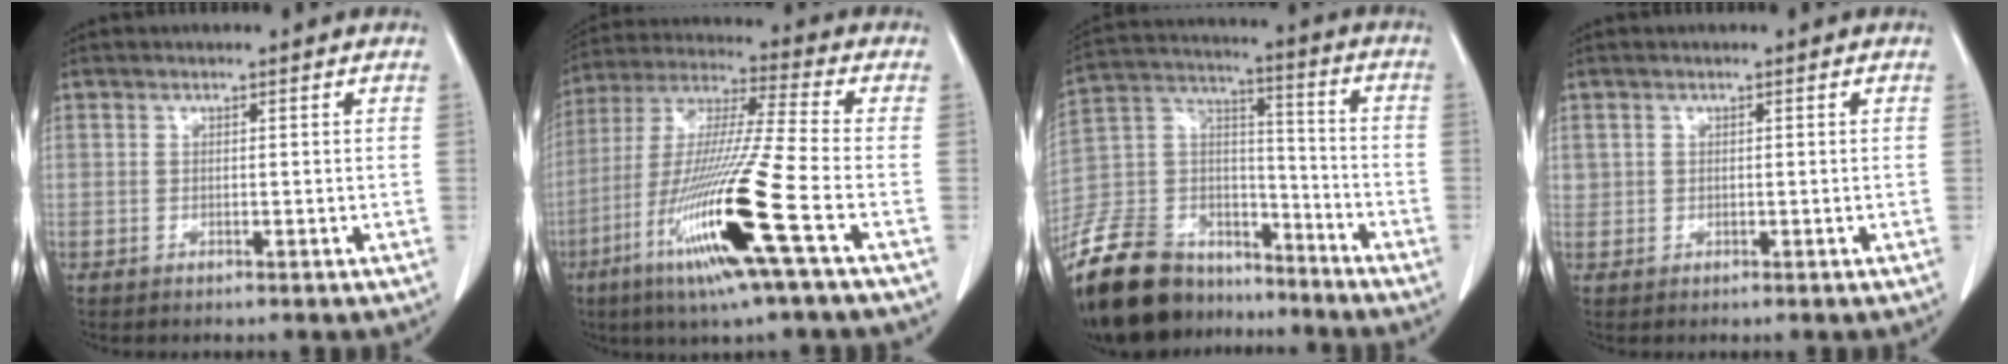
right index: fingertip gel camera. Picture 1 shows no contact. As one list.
[{"total": 18.3, "force": [-7.4, -0.9, 16.7], "torque": [-0.354, -0.032, -0.146]}, {"total": 21.1, "force": [-17.0, 9.8, 7.7], "torque": [-0.189, 0.026, -0.297]}, {"total": 0.6, "force": [0.1, 0.6, 0.1], "torque": [0.008, 0.005, 0.001]}]